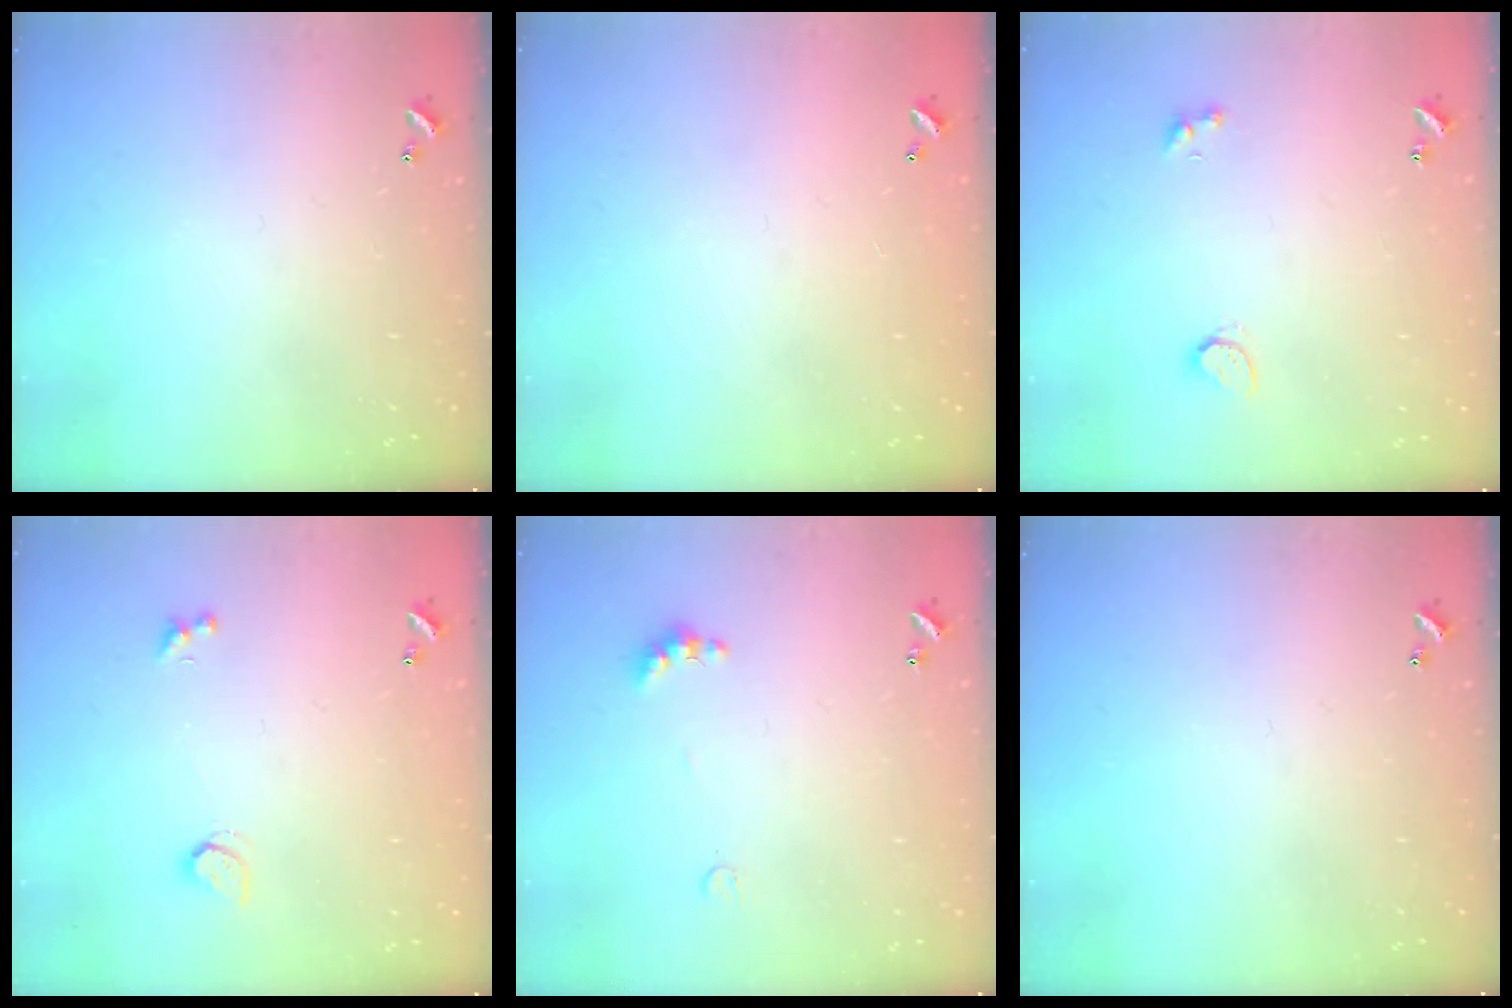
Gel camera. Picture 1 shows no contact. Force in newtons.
{"total": 2.9, "press": 2.9, "slide": 0.1}
{"total": 2.3, "press": 2.3, "slide": 0.5}
{"total": 1.3, "press": 1.2, "slide": 0.4}
{"total": 3.2, "press": 3.1, "slide": 0.8}
{"total": 0.0}